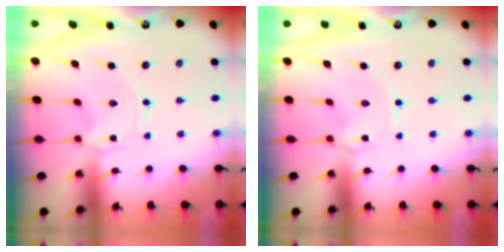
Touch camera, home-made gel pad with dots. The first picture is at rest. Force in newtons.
{"total": 0.8, "press": 0.8, "slide": 0.2}